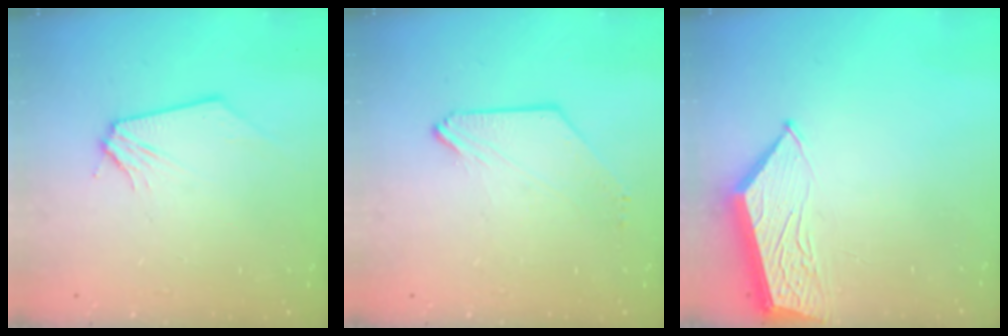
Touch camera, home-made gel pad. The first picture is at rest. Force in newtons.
{"total": 1.1, "press": 1.0, "slide": 0.4}
{"total": 5.9, "press": 5.9, "slide": 0.6}